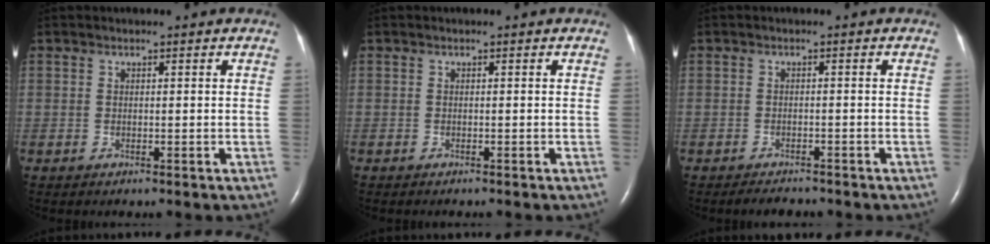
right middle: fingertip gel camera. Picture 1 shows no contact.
{"total": 0.7, "force": [-0.6, 0.1, 0.3], "torque": [-0.006, -0.001, -0.009]}
{"total": 2.4, "force": [-2.2, 0.7, 0.7], "torque": [-0.019, -0.006, -0.030]}